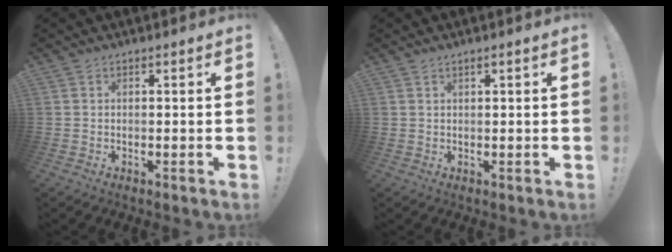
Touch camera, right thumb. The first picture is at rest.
{"total": 1.1, "force": [0.7, -0.1, 0.9], "torque": [-0.023, 0.002, 0.013]}